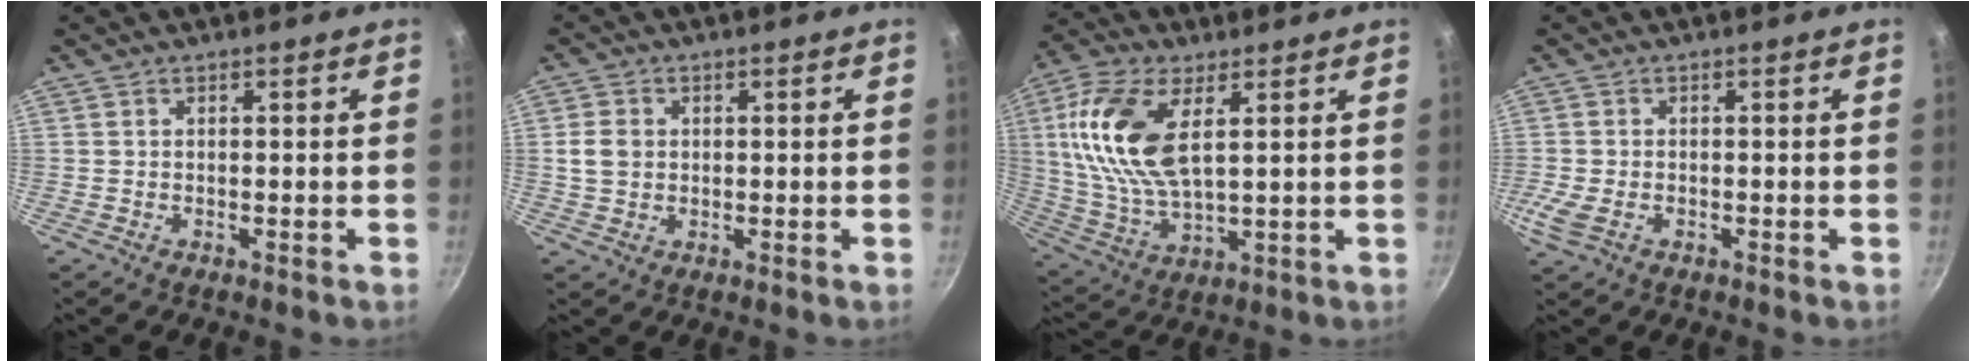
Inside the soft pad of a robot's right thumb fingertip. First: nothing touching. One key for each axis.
{"total": 4.3, "fx": 0.5, "fy": 3.6, "fz": 2.4, "tx": -0.035, "ty": 0.003, "tz": 0.008}
{"total": 17.0, "fx": 4.8, "fy": 8.5, "fz": 13.9, "tx": -0.273, "ty": -0.009, "tz": 0.095}
{"total": 4.3, "fx": -1.3, "fy": 2.6, "fz": 3.1, "tx": -0.072, "ty": -0.005, "tz": -0.027}